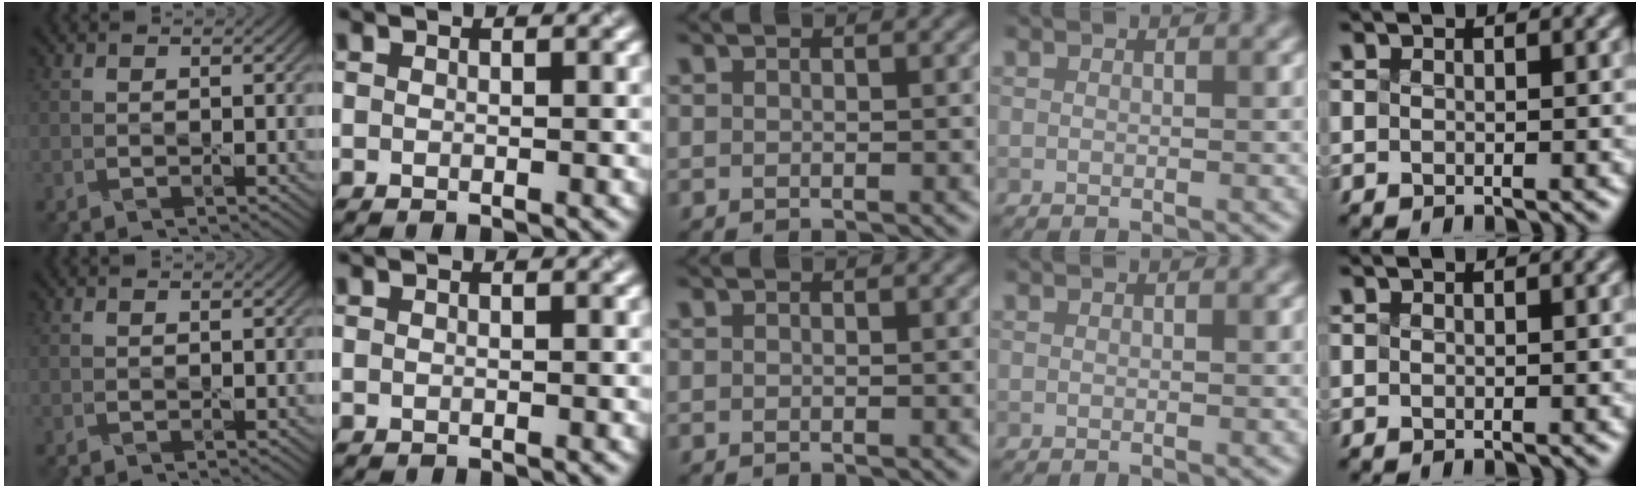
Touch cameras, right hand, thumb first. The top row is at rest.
{}